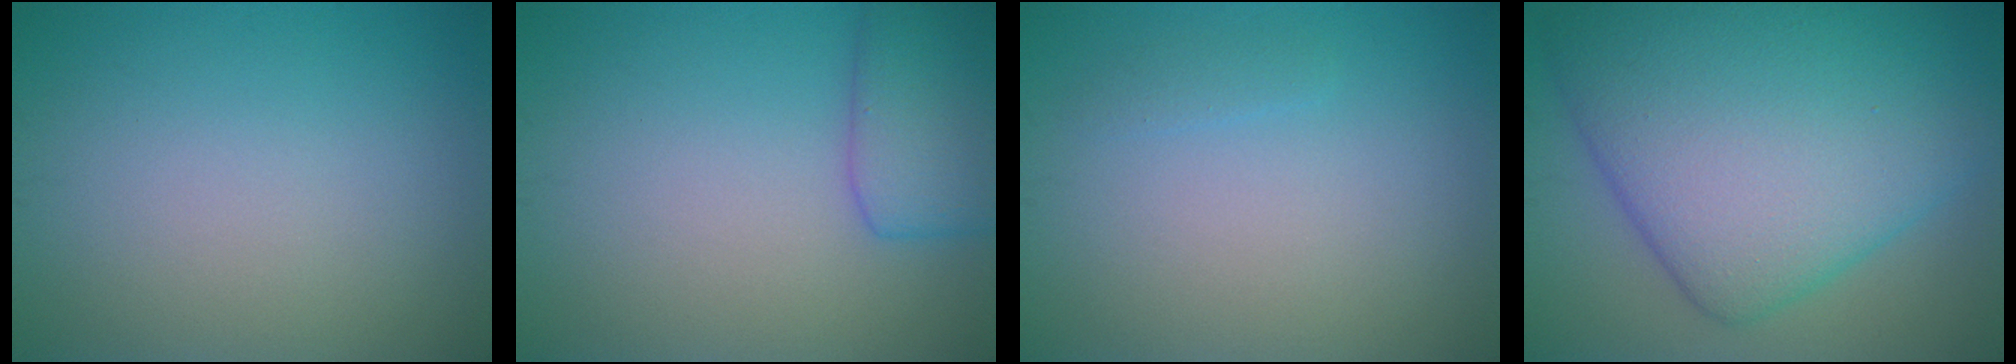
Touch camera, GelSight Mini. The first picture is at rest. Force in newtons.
{"total": 4.2, "press": 4.2, "slide": 0.1}
{"total": 0.7, "press": 0.7, "slide": 0.0}
{"total": 14.0, "press": 14.0, "slide": 0.3}